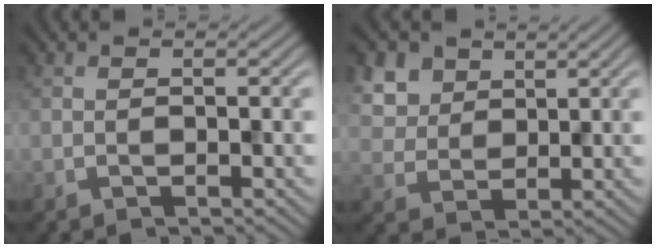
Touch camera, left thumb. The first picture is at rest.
{"total": 6.5, "force": [3.4, 4.7, 3.1], "torque": [-0.105, 0.000, 0.068]}